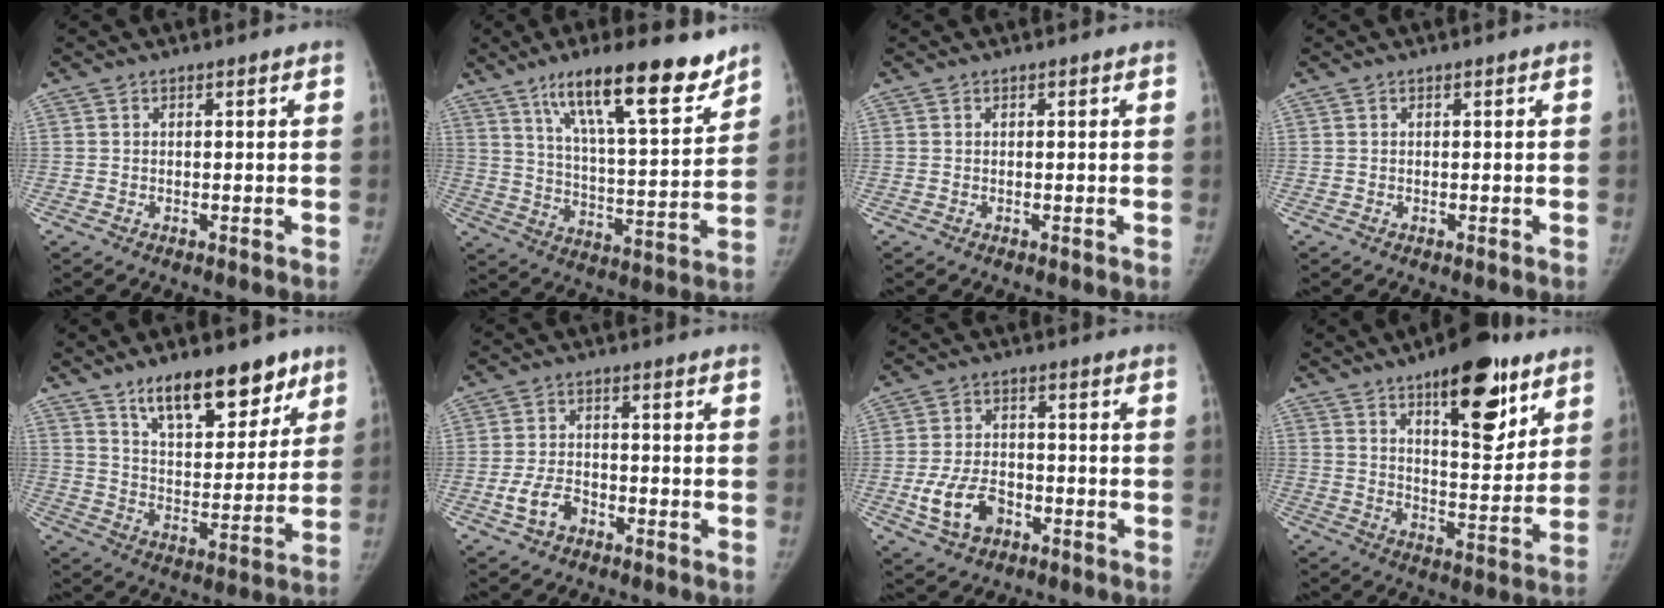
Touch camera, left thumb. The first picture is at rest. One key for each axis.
{"total": 19.9, "fx": 13.3, "fy": 4.7, "fz": 14.0, "tx": -0.195, "ty": -0.062, "tz": 0.219}
{"total": 0.0}
{"total": 0.0}
{"total": 16.0, "fx": 10.7, "fy": 7.1, "fz": 9.7, "tx": -0.094, "ty": -0.062, "tz": 0.174}
{"total": 5.3, "fx": -2.6, "fy": 3.4, "fz": 3.1, "tx": -0.060, "ty": 0.022, "tz": -0.047}
{"total": 8.6, "fx": -3.6, "fy": 5.7, "fz": 5.4, "tx": -0.099, "ty": 0.021, "tz": -0.061}
{"total": 17.9, "fx": 10.2, "fy": 6.9, "fz": 12.9, "tx": -0.139, "ty": -0.059, "tz": 0.153}